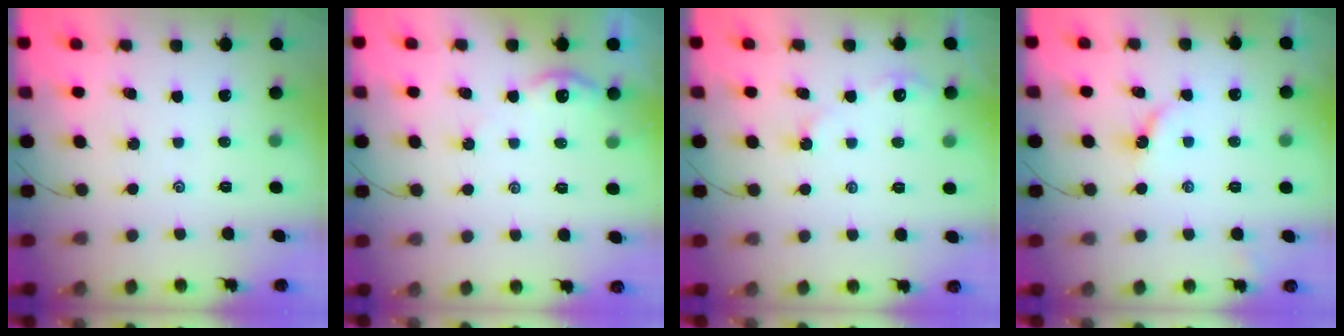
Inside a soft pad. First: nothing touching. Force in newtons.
{"total": 5.4, "press": 5.4, "slide": 0.5}
{"total": 2.8, "press": 2.8, "slide": 0.4}
{"total": 4.0, "press": 4.0, "slide": 0.5}